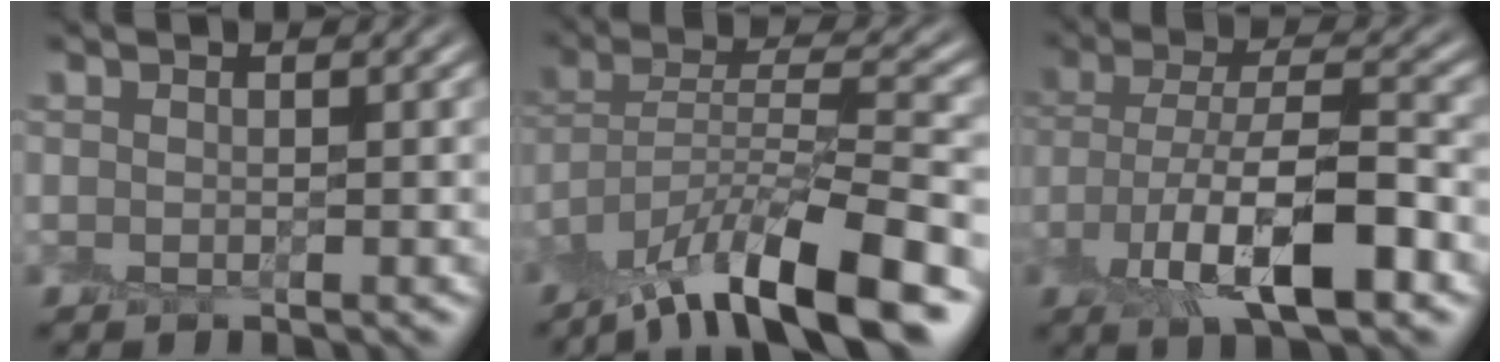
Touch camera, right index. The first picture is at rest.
{"total": 11.7, "force": [-7.9, 2.6, 8.2], "torque": [-0.136, 0.010, -0.144]}
{"total": 9.2, "force": [-3.3, 3.5, 7.8], "torque": [-0.140, 0.000, -0.062]}